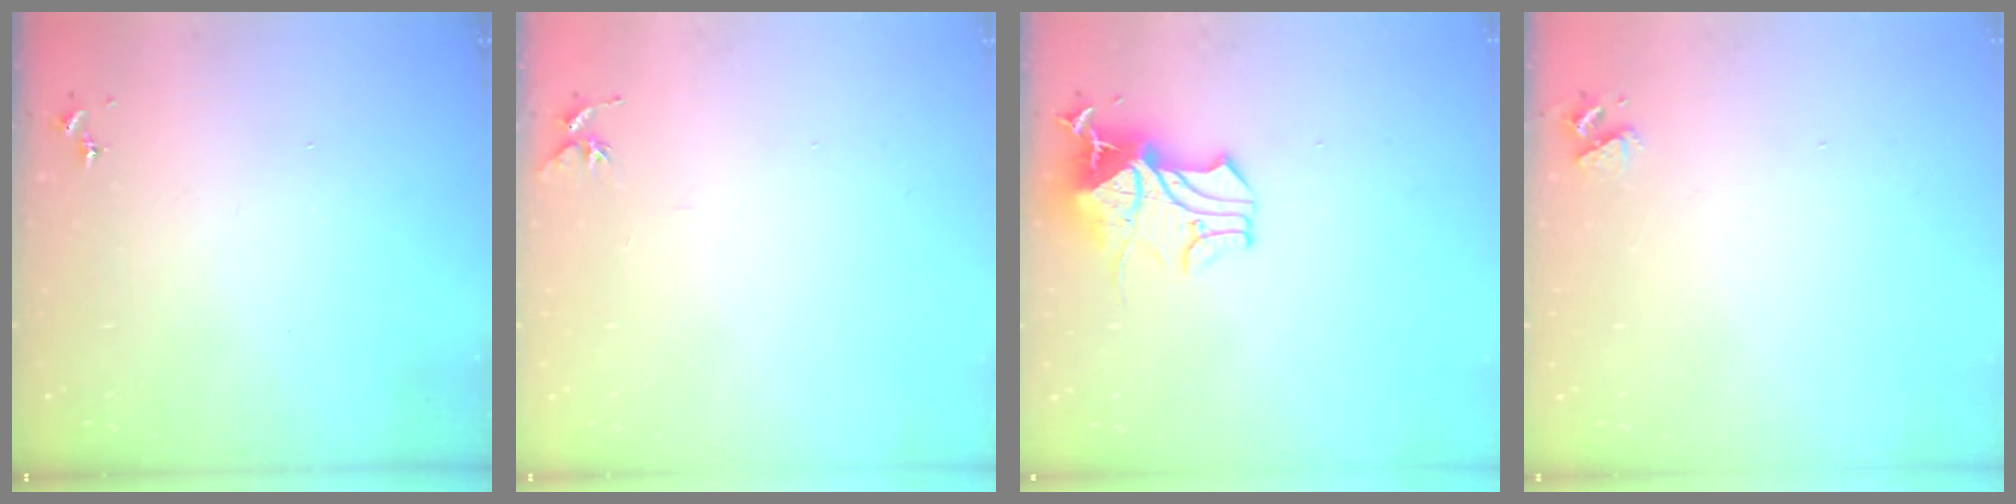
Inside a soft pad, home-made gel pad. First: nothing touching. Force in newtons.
{"total": 4.9, "press": 4.8, "slide": 0.5}
{"total": 18.0, "press": 18.0, "slide": 0.2}
{"total": 3.3, "press": 3.3, "slide": 0.5}